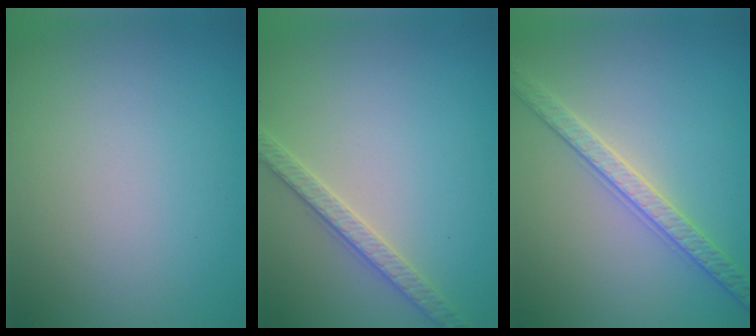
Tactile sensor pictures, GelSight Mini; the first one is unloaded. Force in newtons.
{"total": 2.6, "press": 2.5, "slide": 0.5}
{"total": 3.3, "press": 3.3, "slide": 0.3}